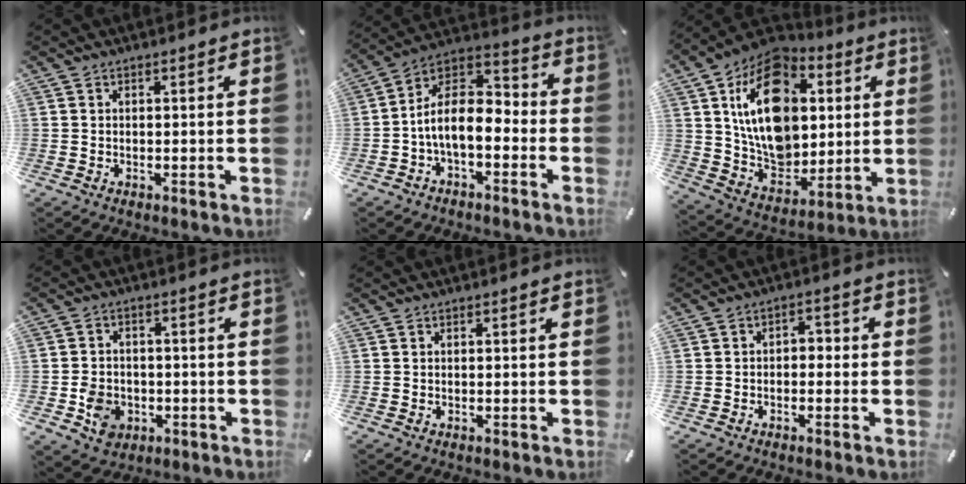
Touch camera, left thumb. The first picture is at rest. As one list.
[{"total": 11.2, "force": [-3.8, 6.7, 8.2], "torque": [-0.168, 0.013, -0.073]}, {"total": 21.0, "force": [5.2, 15.4, 13.3], "torque": [-0.241, -0.026, 0.094]}, {"total": 7.0, "force": [-2.3, 5.9, 3.1], "torque": [-0.053, 0.015, -0.036]}, {"total": 0.0}, {"total": 2.4, "force": [-1.7, 1.4, 1.0], "torque": [-0.020, 0.015, -0.035]}]